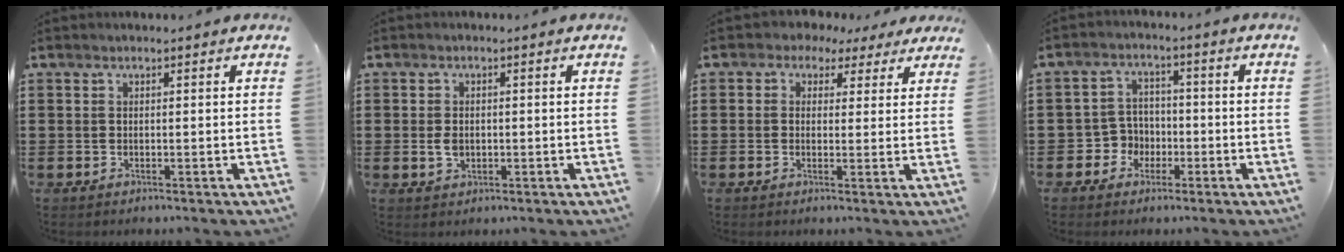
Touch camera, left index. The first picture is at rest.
{"total": 2.2, "force": [-0.1, 1.5, 1.6], "torque": [-0.040, 0.002, -0.005]}
{"total": 2.4, "force": [1.1, 2.0, 0.5], "torque": [-0.025, 0.005, 0.017]}
{"total": 4.4, "force": [-1.7, 3.9, 1.0], "torque": [-0.031, 0.009, -0.034]}